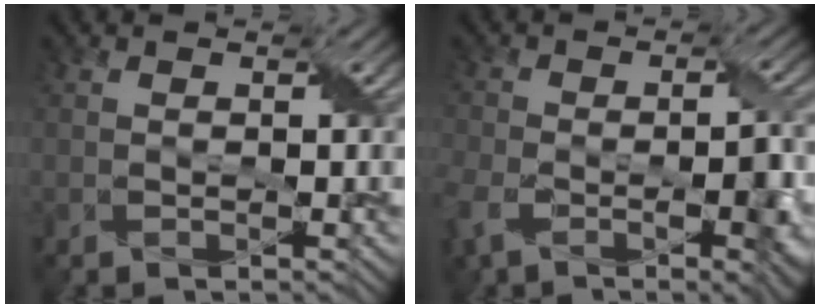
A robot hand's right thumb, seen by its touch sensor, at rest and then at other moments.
{"total": 9.1, "force": [-3.9, 4.0, 7.2], "torque": [-0.137, -0.014, -0.068]}